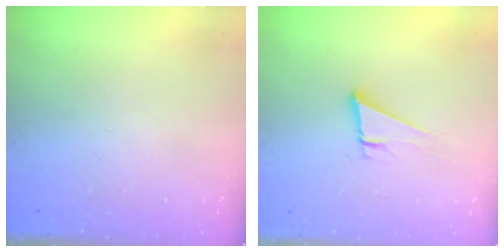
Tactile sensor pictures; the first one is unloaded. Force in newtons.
{"total": 3.7, "press": 3.7, "slide": 0.2}